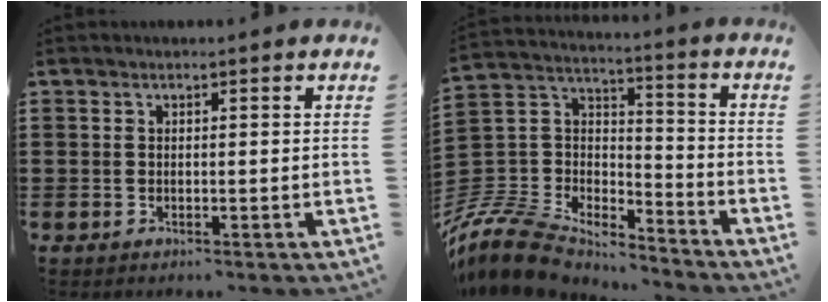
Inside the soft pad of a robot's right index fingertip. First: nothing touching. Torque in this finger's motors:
{"motor_torque": [-0.74, 1.40, -0.90, -0.21]}